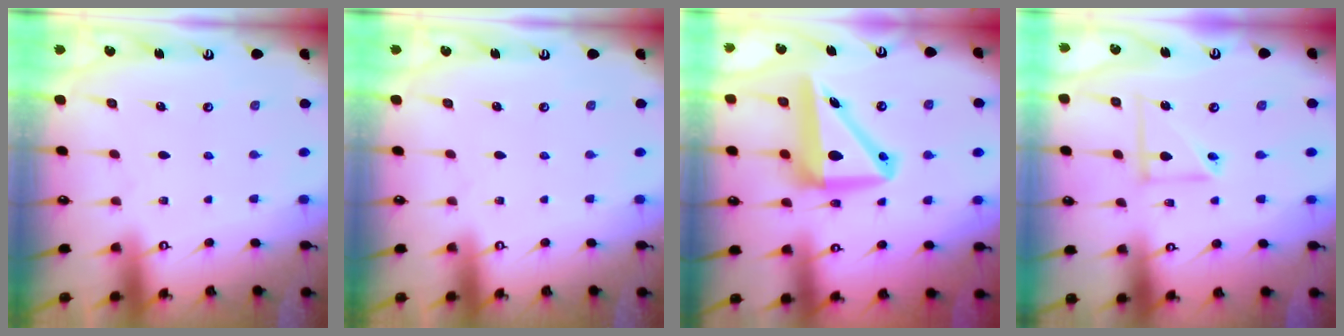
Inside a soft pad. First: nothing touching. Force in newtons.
{"total": 0.0}
{"total": 12.2, "press": 11.9, "slide": 2.4}
{"total": 6.7, "press": 6.7, "slide": 0.2}